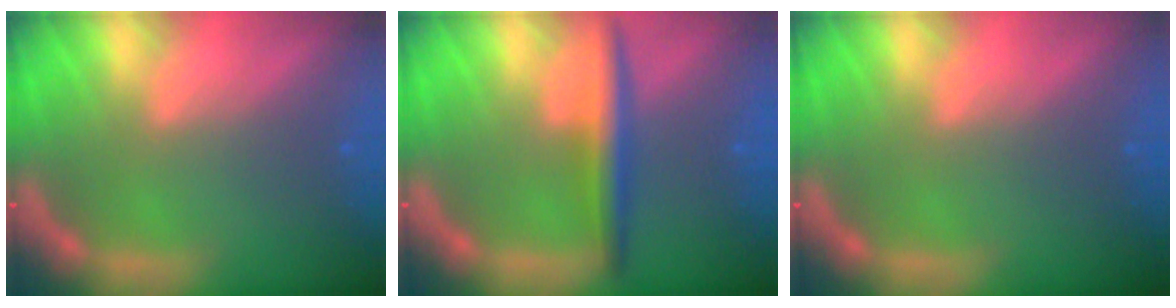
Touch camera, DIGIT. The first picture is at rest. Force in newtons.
{"total": 4.0}
{"total": 0.0}